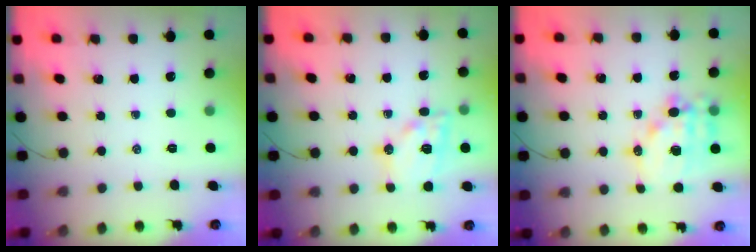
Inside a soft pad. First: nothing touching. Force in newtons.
{"total": 14.2, "press": 14.0, "slide": 1.9}
{"total": 14.3, "press": 13.9, "slide": 3.2}